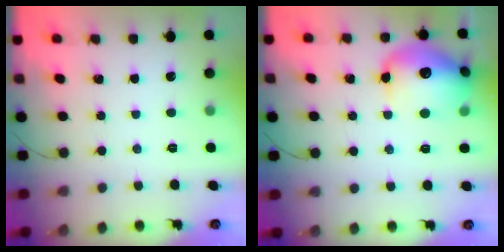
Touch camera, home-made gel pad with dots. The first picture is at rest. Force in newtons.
{"total": 17.4, "press": 17.3, "slide": 2.0}